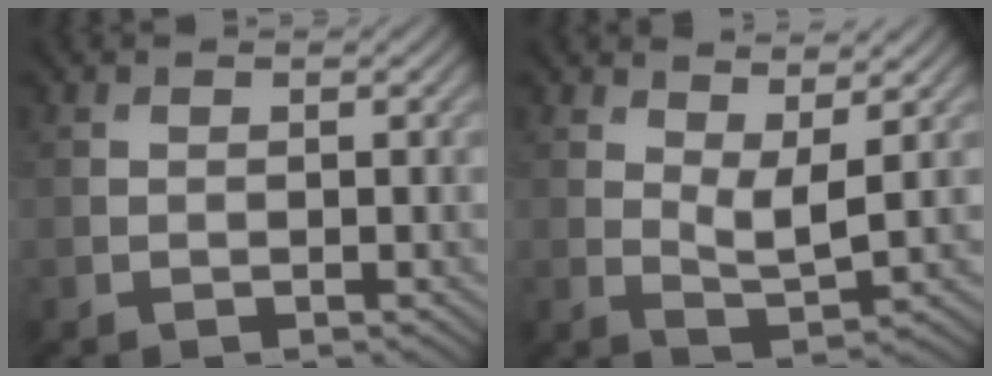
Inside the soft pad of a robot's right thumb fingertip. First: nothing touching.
{"total": 4.0, "force": [1.9, 1.4, 3.2], "torque": [-0.068, -0.006, 0.036]}